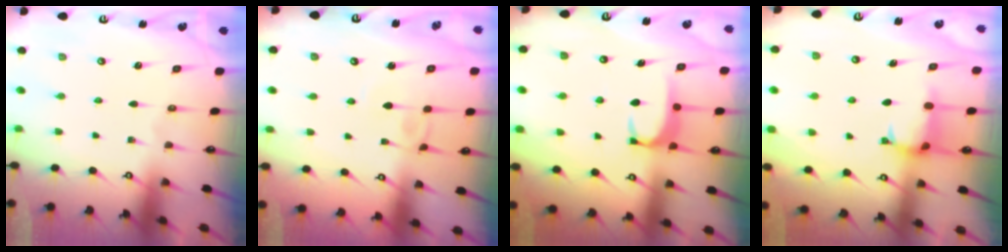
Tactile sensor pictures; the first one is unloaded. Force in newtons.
{"total": 5.2, "press": 5.2, "slide": 0.1}
{"total": 1.8, "press": 1.7, "slide": 0.4}
{"total": 1.3, "press": 1.2, "slide": 0.3}